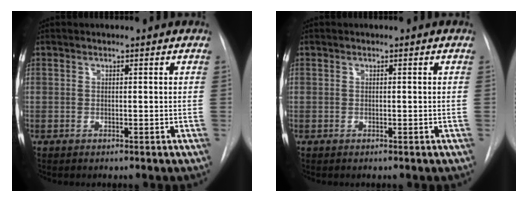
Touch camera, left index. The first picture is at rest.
{"total": 0.0}